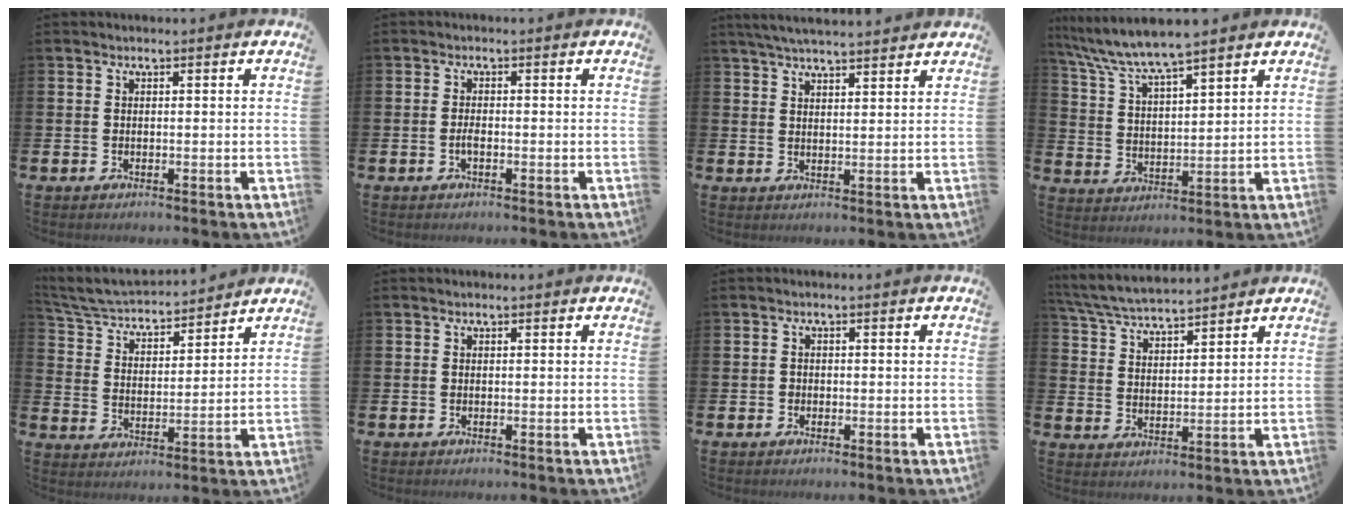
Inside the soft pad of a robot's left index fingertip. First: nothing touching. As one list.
[{"total": 1.3, "force": [-0.5, 0.4, 1.1], "torque": [-0.022, 0.001, -0.010]}, {"total": 4.5, "force": [4.3, 0.2, 1.1], "torque": [-0.027, -0.015, 0.079]}, {"total": 6.9, "force": [6.5, 0.4, 2.4], "torque": [-0.072, -0.031, 0.114]}, {"total": 5.5, "force": [5.3, 1.1, 0.9], "torque": [-0.044, -0.045, 0.088]}, {"total": 0.0}, {"total": 0.8, "force": [-0.3, 0.7, 0.1], "torque": [0.004, 0.002, -0.009]}, {"total": 5.8, "force": [5.7, 0.6, 0.8], "torque": [-0.040, -0.031, 0.101]}]